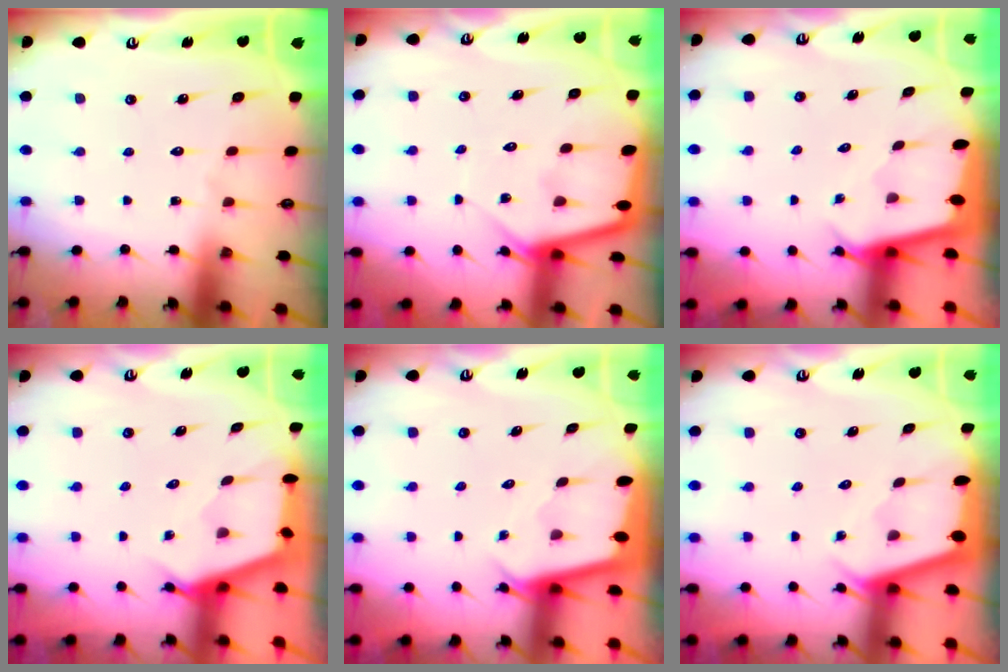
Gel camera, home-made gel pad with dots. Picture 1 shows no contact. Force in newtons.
{"total": 6.2, "press": 6.2, "slide": 0.5}
{"total": 2.4, "press": 2.4, "slide": 0.1}
{"total": 2.7, "press": 2.7, "slide": 0.3}
{"total": 2.1, "press": 2.1, "slide": 0.1}
{"total": 2.2, "press": 2.2, "slide": 0.1}